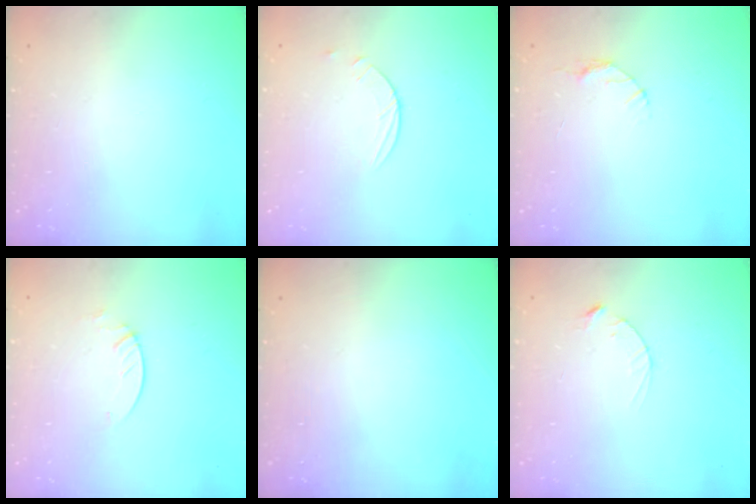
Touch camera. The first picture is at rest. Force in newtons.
{"total": 2.9, "press": 2.8, "slide": 0.3}
{"total": 3.2, "press": 3.2, "slide": 0.4}
{"total": 2.3, "press": 2.3, "slide": 0.2}
{"total": 0.0}
{"total": 2.5, "press": 2.5, "slide": 0.4}